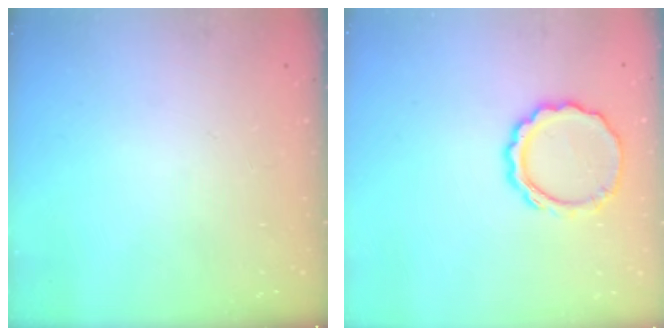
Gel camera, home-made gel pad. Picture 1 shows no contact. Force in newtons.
{"total": 9.0, "press": 9.0, "slide": 1.2}